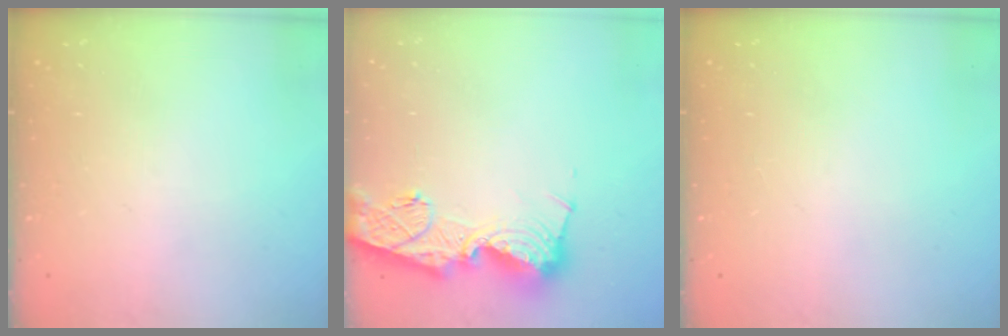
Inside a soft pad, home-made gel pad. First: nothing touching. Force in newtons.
{"total": 16.1, "press": 16.0, "slide": 1.6}
{"total": 0.0}